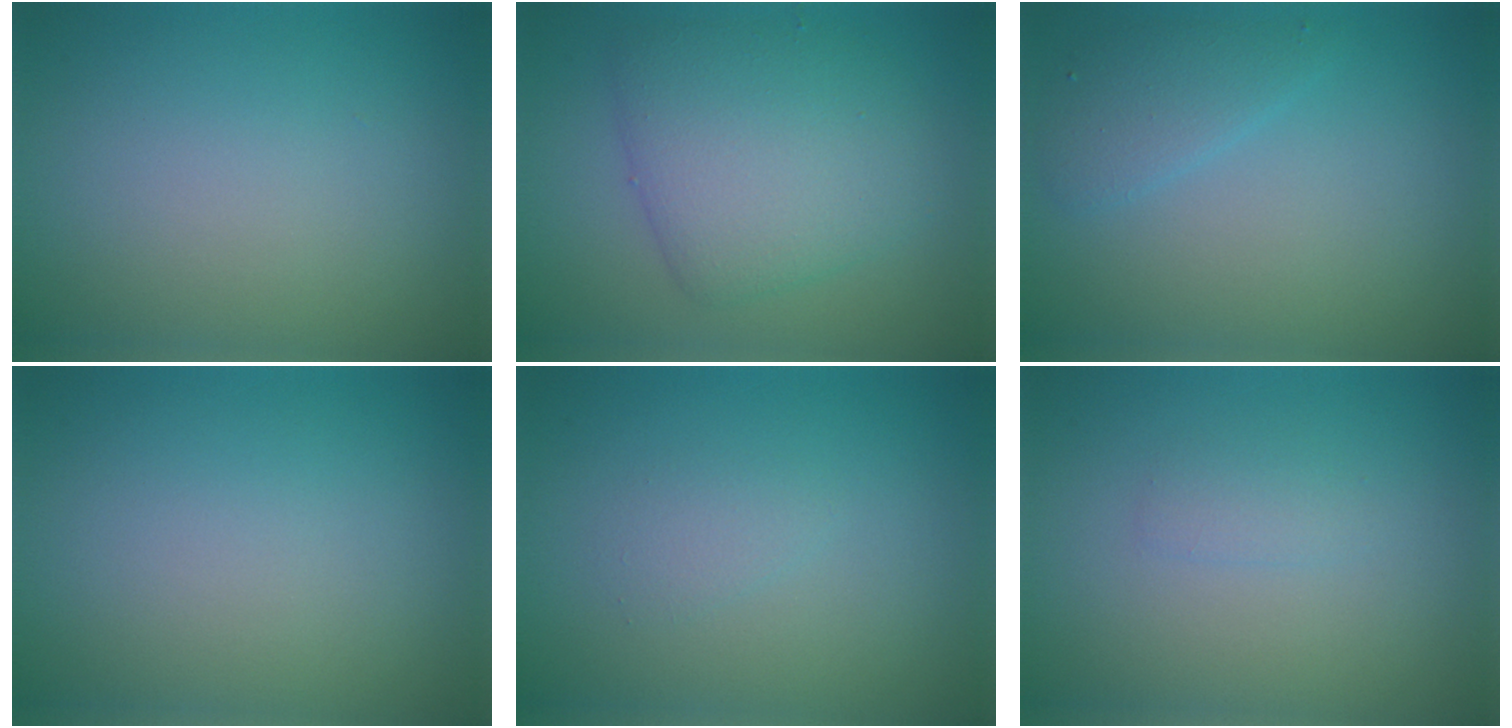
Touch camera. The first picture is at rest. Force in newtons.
{"total": 5.8, "press": 5.8, "slide": 0.3}
{"total": 2.0, "press": 2.0, "slide": 0.1}
{"total": 0.0}
{"total": 1.1, "press": 1.1, "slide": 0.1}
{"total": 1.0, "press": 1.0, "slide": 0.1}